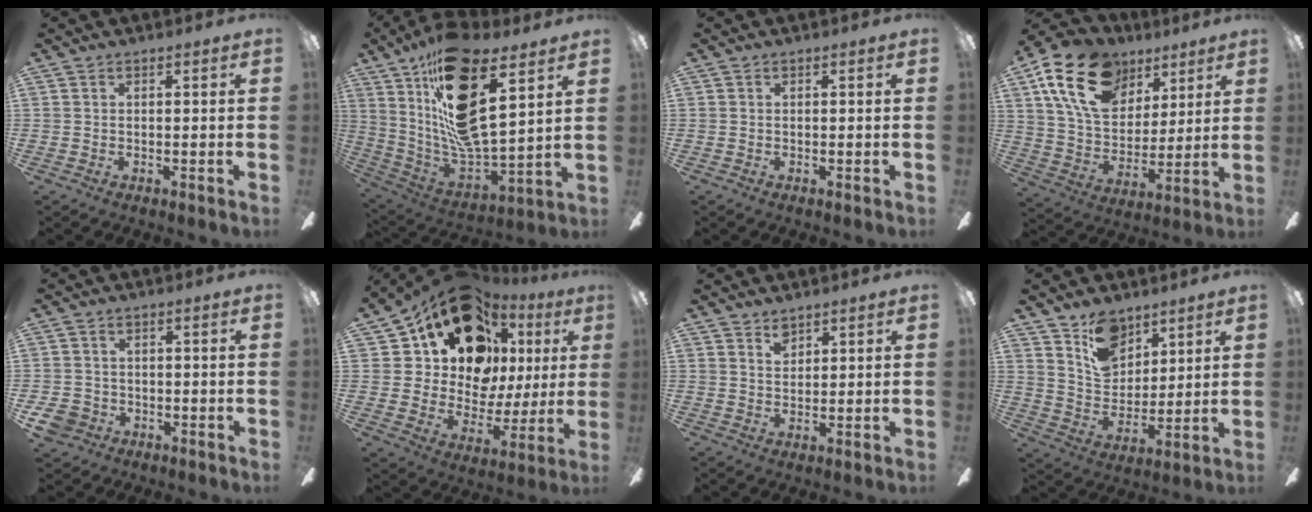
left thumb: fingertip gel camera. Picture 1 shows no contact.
{"total": 22.6, "force": [12.5, 8.2, 16.9], "torque": [-0.316, -0.079, 0.212]}
{"total": 0.0}
{"total": 20.6, "force": [11.3, 13.2, 11.1], "torque": [-0.193, -0.036, 0.209]}
{"total": 5.4, "force": [-2.6, 4.3, 1.9], "torque": [-0.055, 0.015, -0.052]}
{"total": 20.8, "force": [12.1, 13.6, 10.1], "torque": [-0.182, -0.070, 0.235]}
{"total": 3.0, "force": [2.4, 1.7, 1.0], "torque": [-0.007, -0.008, 0.042]}
{"total": 12.4, "force": [8.2, 8.1, 4.6], "torque": [-0.075, -0.039, 0.156]}